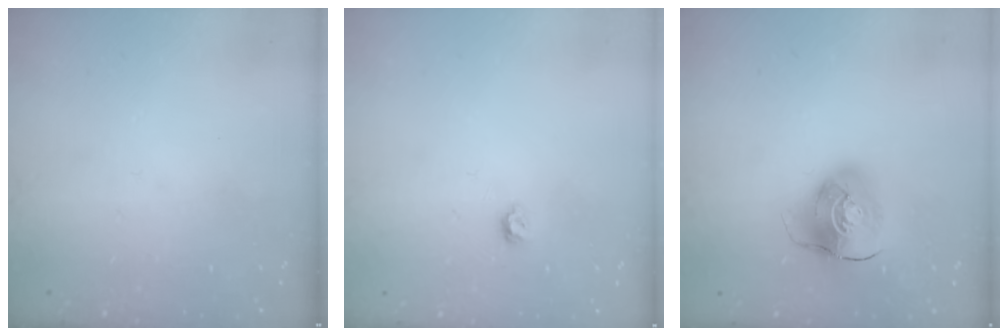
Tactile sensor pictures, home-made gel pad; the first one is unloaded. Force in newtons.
{"total": 4.0, "press": 3.9, "slide": 0.6}
{"total": 8.9, "press": 8.9, "slide": 1.2}